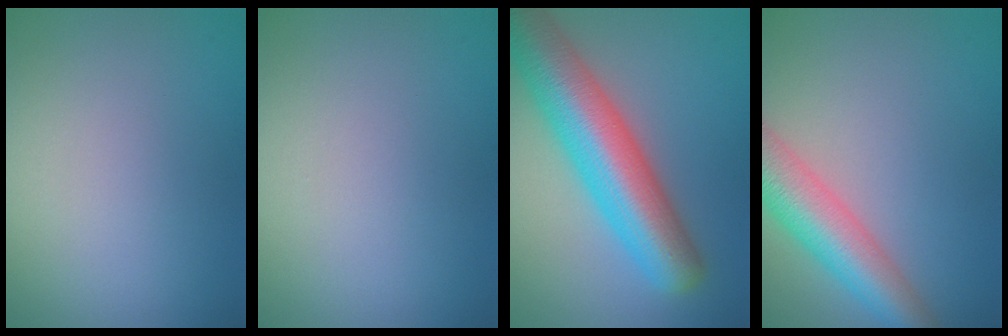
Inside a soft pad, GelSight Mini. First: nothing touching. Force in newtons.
{"total": 0.0}
{"total": 10.3, "press": 10.3, "slide": 0.4}
{"total": 6.6, "press": 6.6, "slide": 0.3}